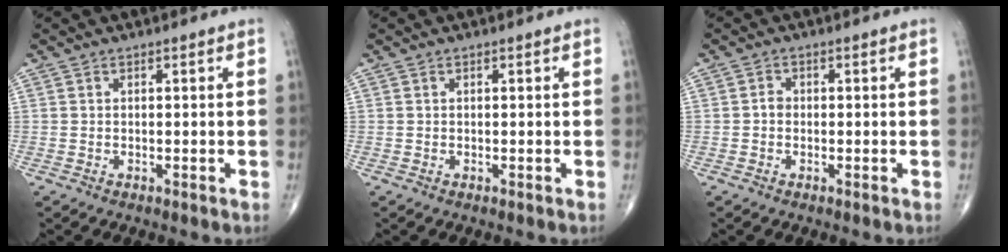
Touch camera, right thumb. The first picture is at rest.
{"total": 0.0}
{"total": 1.3, "force": [-0.3, 1.1, 0.7], "torque": [-0.004, 0.004, -0.008]}